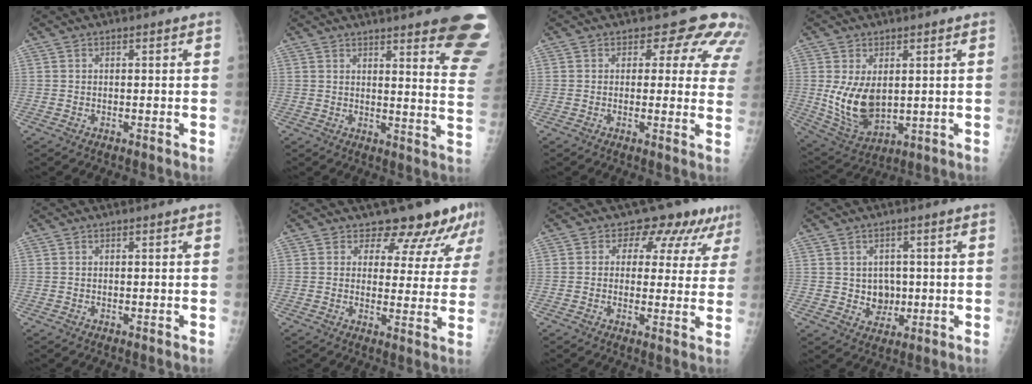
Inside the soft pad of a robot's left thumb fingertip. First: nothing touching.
{"total": 20.7, "force": [15.6, 3.4, 13.3], "torque": [-0.130, -0.099, 0.170]}
{"total": 10.1, "force": [7.8, 5.5, 3.2], "torque": [0.018, -0.029, 0.056]}
{"total": 10.7, "force": [1.3, 6.7, 8.2], "torque": [-0.139, -0.021, 0.044]}
{"total": 0.0}
{"total": 9.5, "force": [7.9, 4.6, 2.8], "torque": [0.004, -0.047, 0.080]}
{"total": 9.0, "force": [5.9, 5.6, 3.8], "torque": [-0.003, -0.021, 0.056]}
{"total": 4.9, "force": [0.3, 4.4, 2.2], "torque": [-0.005, -0.001, 0.011]}